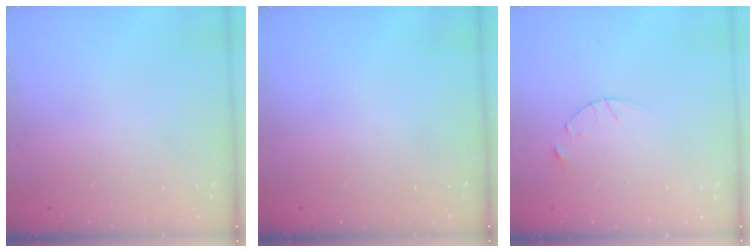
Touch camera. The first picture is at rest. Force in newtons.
{"total": 0.0}
{"total": 2.8, "press": 2.8, "slide": 0.4}